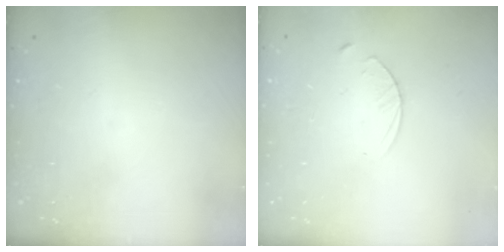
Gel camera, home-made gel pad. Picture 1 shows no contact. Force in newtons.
{"total": 3.1, "press": 3.1, "slide": 0.3}